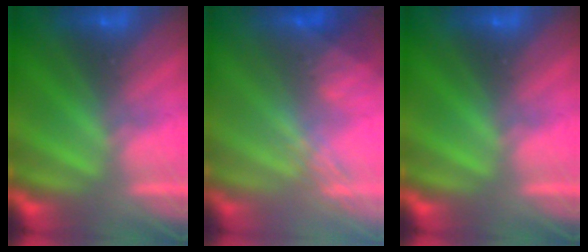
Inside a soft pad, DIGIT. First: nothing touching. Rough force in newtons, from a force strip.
{"total": 2.9}
{"total": 0.0}